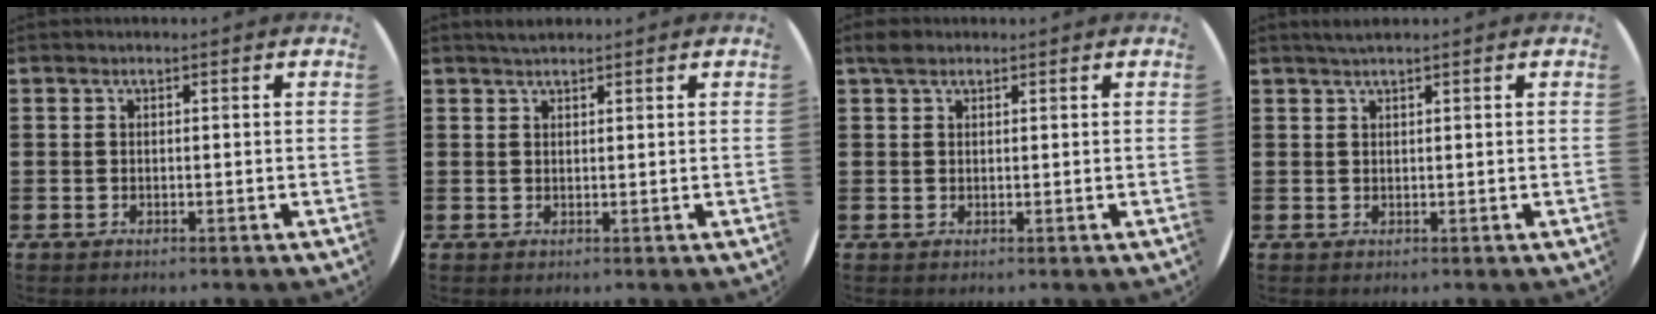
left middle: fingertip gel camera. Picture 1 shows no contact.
{"total": 1.4, "force": [1.3, 0.2, 0.5], "torque": [-0.010, 0.003, 0.024]}
{"total": 1.4, "force": [1.2, 0.7, 0.5], "torque": [-0.004, 0.002, 0.020]}
{"total": 1.2, "force": [1.0, -0.1, 0.7], "torque": [-0.013, 0.002, 0.018]}